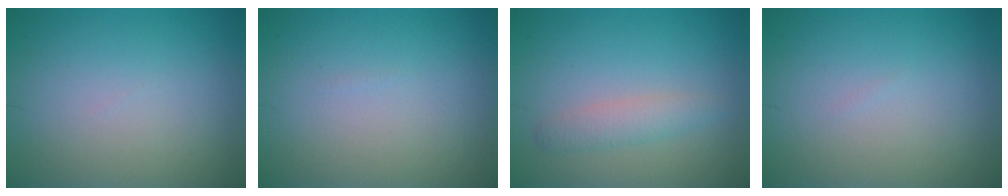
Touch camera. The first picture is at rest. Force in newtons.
{"total": 0.0}
{"total": 2.0, "press": 2.0, "slide": 0.1}
{"total": 0.0}